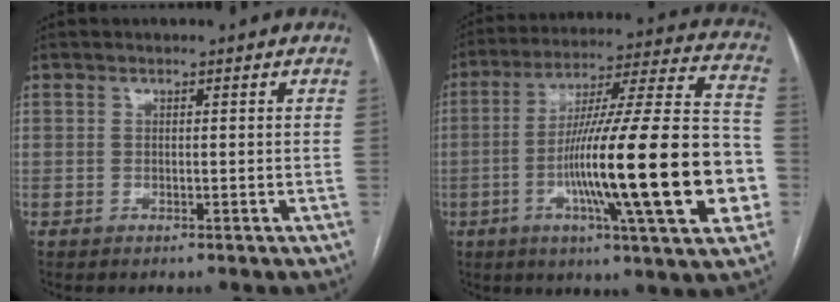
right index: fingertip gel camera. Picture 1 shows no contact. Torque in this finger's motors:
{"motor_torque": [2.14, 0.00, 1.05, 0.21]}